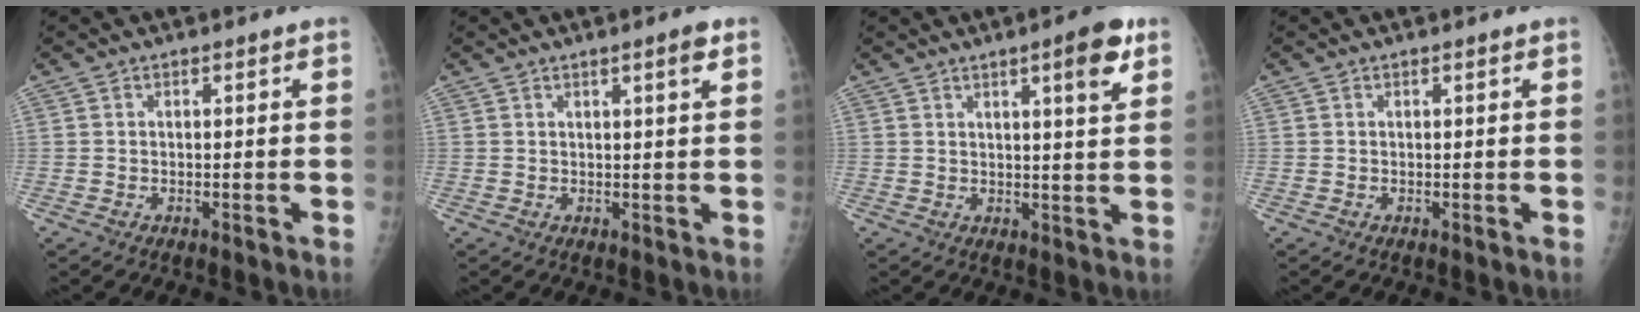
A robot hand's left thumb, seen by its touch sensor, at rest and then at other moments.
{"total": 2.5, "force": [1.4, 0.1, 2.1], "torque": [-0.030, -0.007, 0.020]}
{"total": 6.9, "force": [3.7, 1.1, 5.7], "torque": [-0.074, -0.017, 0.048]}
{"total": 0.0}